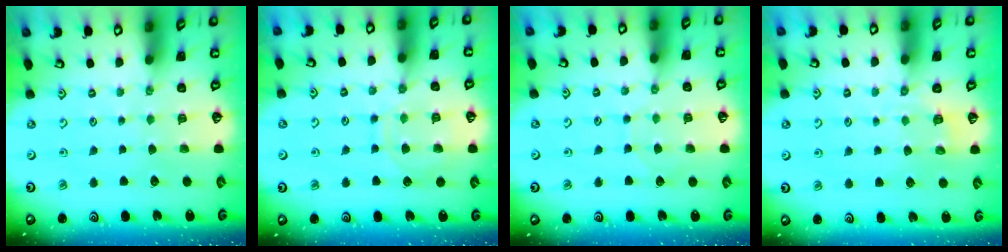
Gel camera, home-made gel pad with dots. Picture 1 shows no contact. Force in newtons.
{"total": 10.3, "press": 10.2, "slide": 1.0}
{"total": 5.4, "press": 5.4, "slide": 0.6}
{"total": 2.1, "press": 1.0, "slide": 1.9}